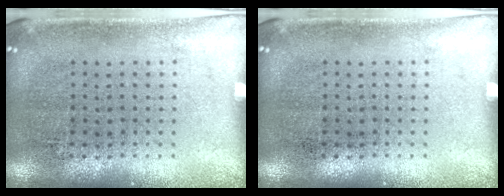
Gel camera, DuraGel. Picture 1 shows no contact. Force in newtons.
{"total": 0.0}